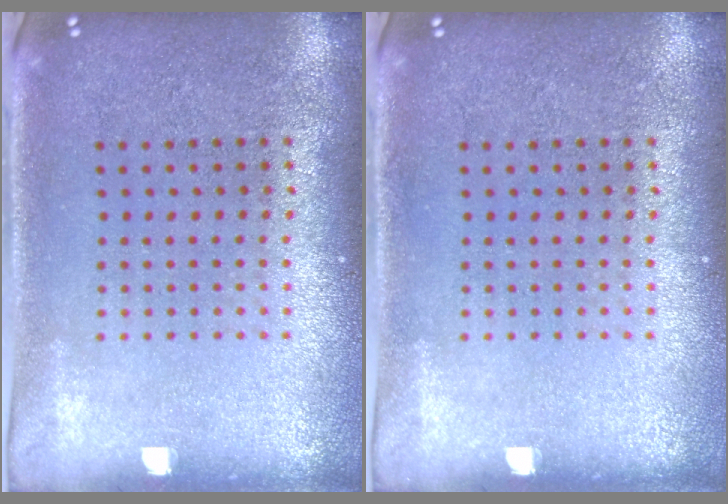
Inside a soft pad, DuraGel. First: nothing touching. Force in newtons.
{"total": 0.0}